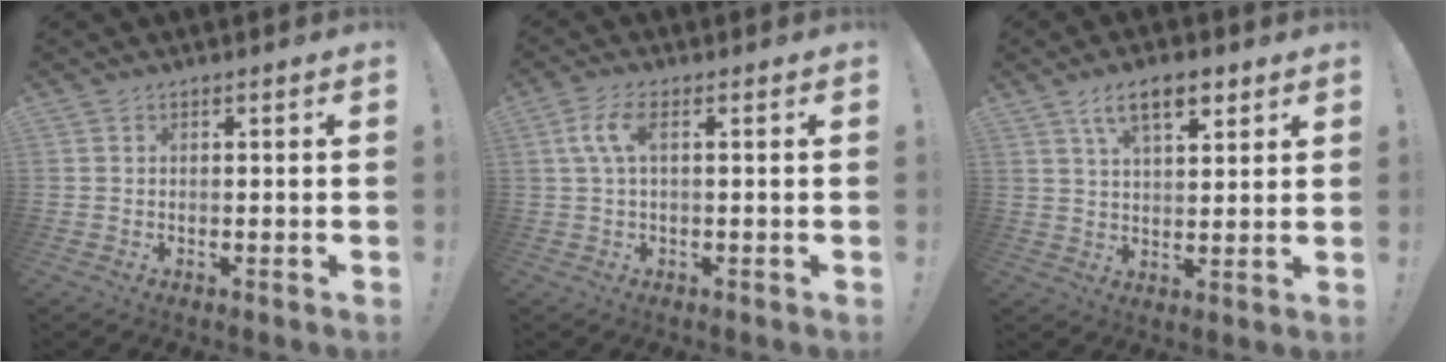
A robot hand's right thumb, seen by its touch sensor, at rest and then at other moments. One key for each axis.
{"total": 6.3, "fx": 1.5, "fy": 2.1, "fz": 5.8, "tx": -0.121, "ty": 0.005, "tz": 0.029}
{"total": 9.5, "fx": 5.4, "fy": 4.0, "fz": 6.8, "tx": -0.098, "ty": -0.013, "tz": 0.094}